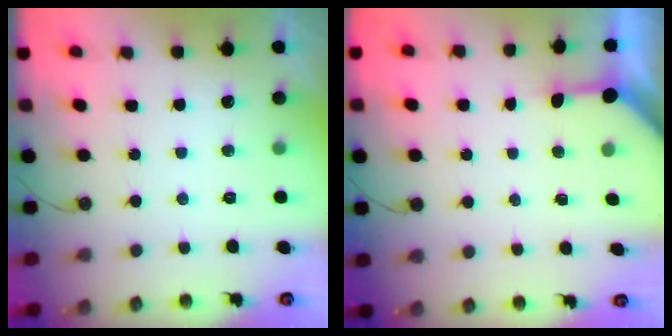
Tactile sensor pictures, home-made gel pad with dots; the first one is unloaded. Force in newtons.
{"total": 3.3, "press": 3.3, "slide": 0.3}